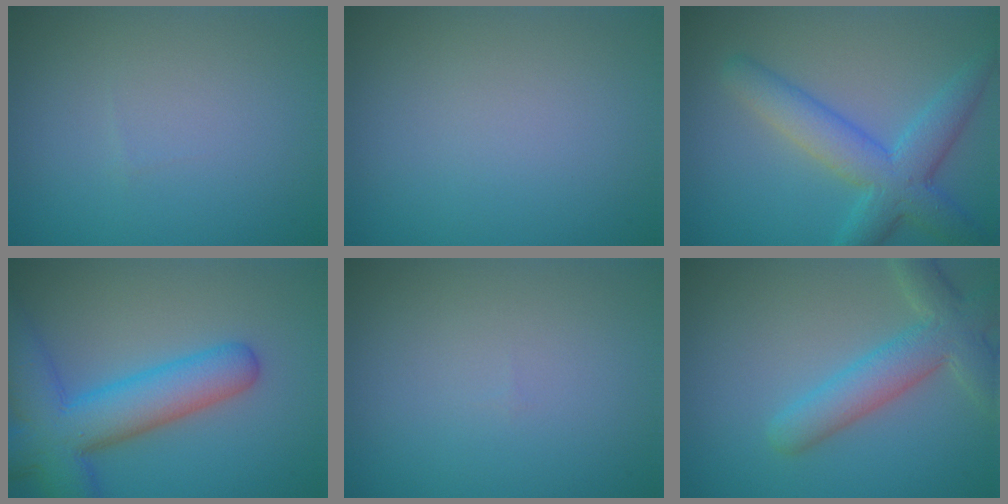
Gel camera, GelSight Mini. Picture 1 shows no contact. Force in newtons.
{"total": 0.0}
{"total": 5.7, "press": 5.7, "slide": 0.1}
{"total": 9.0, "press": 9.0, "slide": 0.3}
{"total": 0.0}
{"total": 5.0, "press": 5.0, "slide": 0.5}